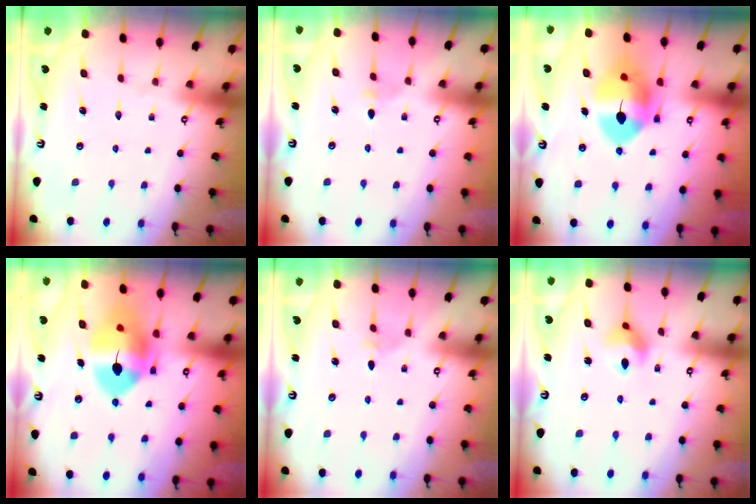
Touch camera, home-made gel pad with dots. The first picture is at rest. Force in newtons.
{"total": 2.7, "press": 2.6, "slide": 0.6}
{"total": 12.4, "press": 12.2, "slide": 2.2}
{"total": 15.4, "press": 15.2, "slide": 2.4}
{"total": 2.2, "press": 2.1, "slide": 0.6}
{"total": 7.7, "press": 7.7, "slide": 1.0}